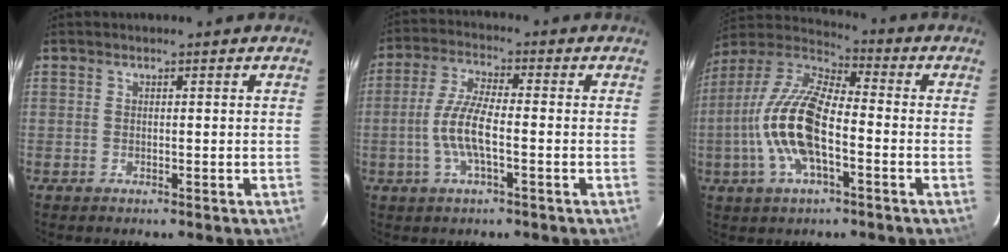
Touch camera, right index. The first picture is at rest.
{"total": 7.9, "force": [-2.0, 1.8, 7.4], "torque": [-0.155, 0.001, -0.040]}
{"total": 16.4, "force": [-3.9, 6.5, 14.6], "torque": [-0.300, 0.002, -0.084]}